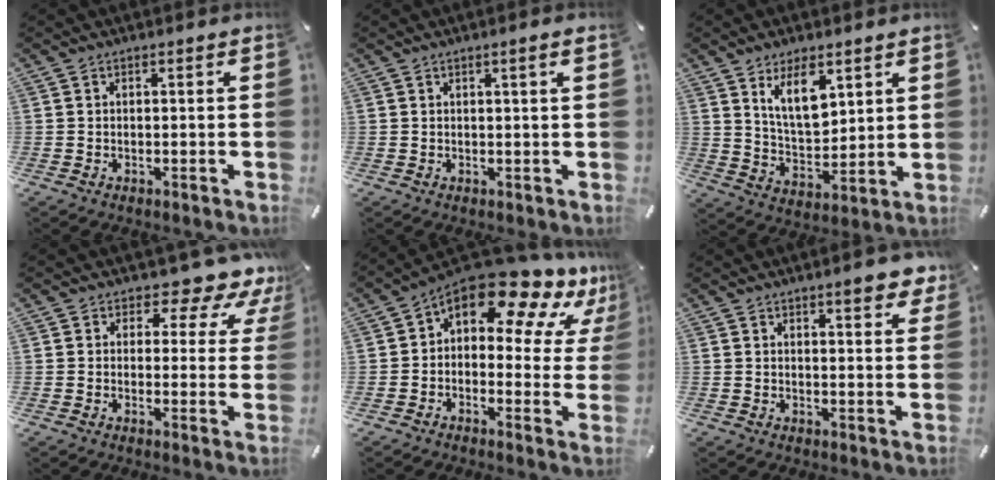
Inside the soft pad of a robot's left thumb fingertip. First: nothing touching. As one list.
[{"total": 1.8, "force": [0.7, 0.0, 1.6], "torque": [-0.029, -0.002, 0.012]}, {"total": 11.2, "force": [6.5, 5.8, 7.0], "torque": [-0.130, -0.028, 0.115]}, {"total": 8.9, "force": [6.8, 3.9, 4.2], "torque": [-0.053, -0.057, 0.115]}, {"total": 16.9, "force": [11.4, 6.9, 10.2], "torque": [-0.167, -0.086, 0.193]}, {"total": 5.6, "force": [4.2, 1.4, 3.5], "torque": [-0.053, -0.022, 0.069]}]